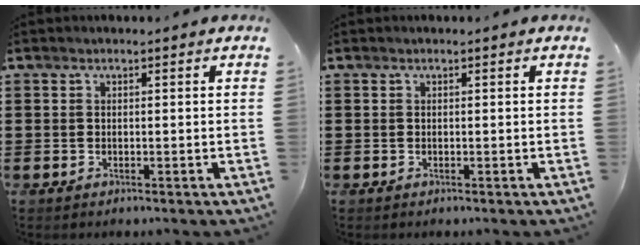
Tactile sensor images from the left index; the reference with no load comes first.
{"total": 0.0}